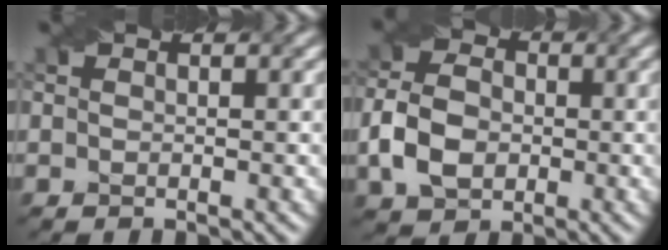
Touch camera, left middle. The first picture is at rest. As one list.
[{"total": 5.4, "force": [-1.5, 4.0, 3.3], "torque": [-0.072, 0.001, -0.037]}]